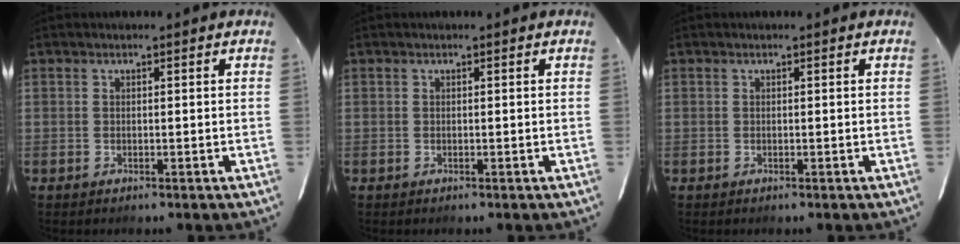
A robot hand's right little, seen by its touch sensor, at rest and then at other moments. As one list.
[{"total": 0.0}, {"total": 0.0}]